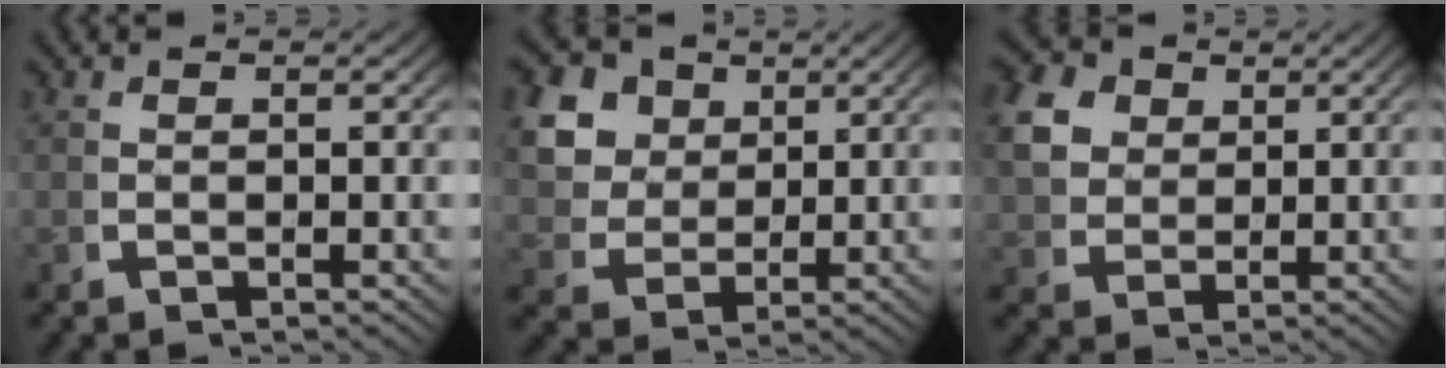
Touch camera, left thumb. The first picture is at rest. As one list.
[{"total": 10.2, "force": [3.2, 8.2, 5.1], "torque": [-0.121, -0.015, 0.054]}, {"total": 7.5, "force": [2.9, 5.8, 3.7], "torque": [-0.091, -0.011, 0.057]}]